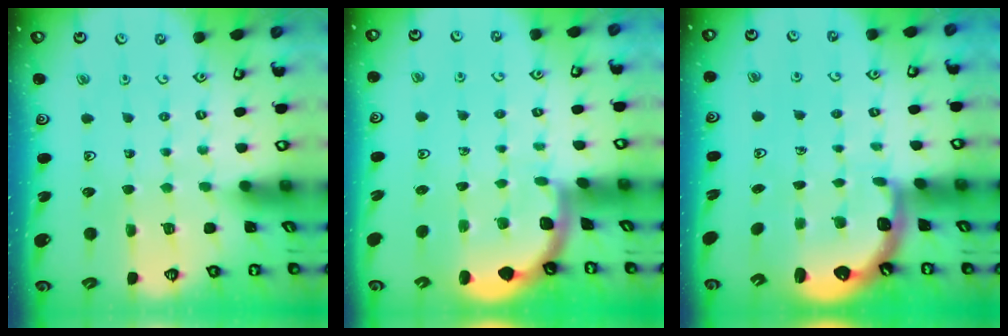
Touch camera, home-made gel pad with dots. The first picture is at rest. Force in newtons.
{"total": 1.8, "press": 1.8, "slide": 0.1}
{"total": 2.9, "press": 2.4, "slide": 1.6}